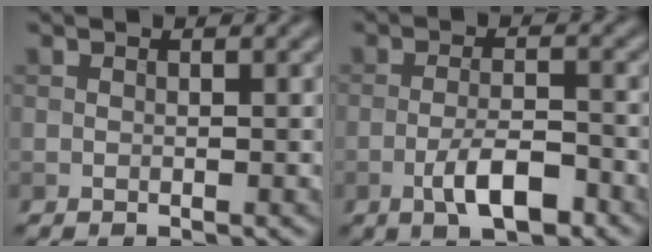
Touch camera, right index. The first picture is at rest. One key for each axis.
{"total": 4.5, "fx": -2.3, "fy": 1.4, "fz": 3.6, "tx": -0.064, "ty": 0.003, "tz": -0.042}